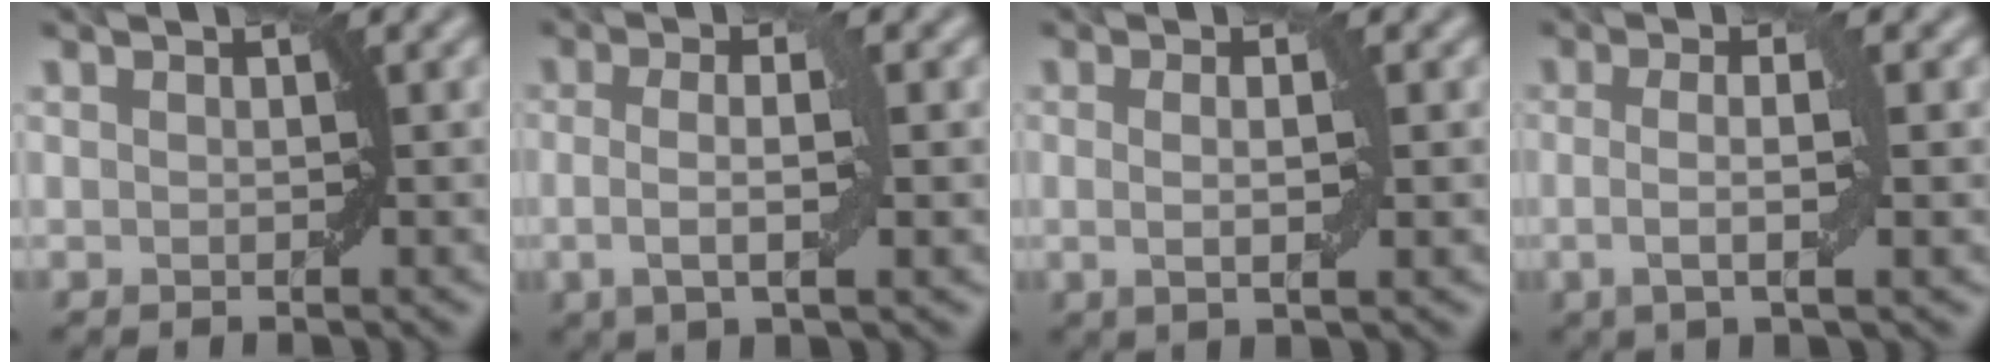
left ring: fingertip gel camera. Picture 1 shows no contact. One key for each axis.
{"total": 3.7, "fx": -0.2, "fy": 0.8, "fz": 3.6, "tx": -0.069, "ty": -0.004, "tz": -0.004}
{"total": 2.5, "fx": 0.1, "fy": 0.4, "fz": 2.5, "tx": -0.047, "ty": -0.002, "tz": 0.001}
{"total": 3.8, "fx": -0.2, "fy": 0.8, "fz": 3.7, "tx": -0.067, "ty": -0.006, "tz": -0.004}